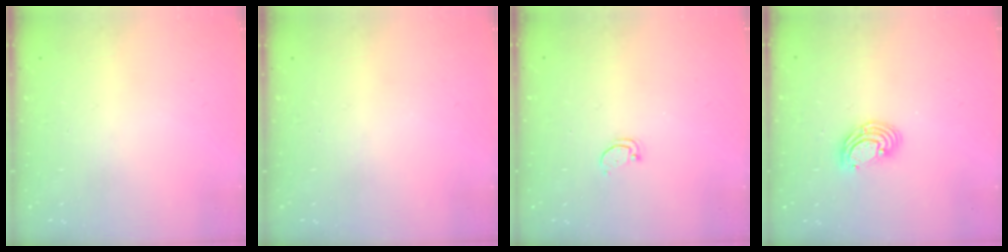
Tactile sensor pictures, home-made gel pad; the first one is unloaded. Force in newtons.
{"total": 0.0}
{"total": 1.8, "press": 1.8, "slide": 0.1}
{"total": 7.5, "press": 7.4, "slide": 1.3}